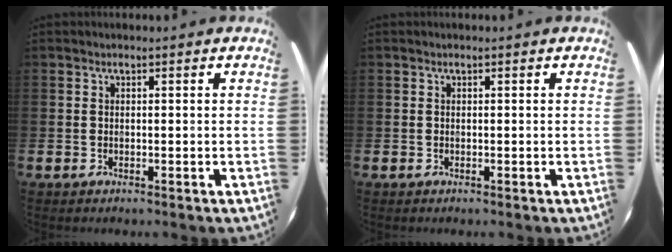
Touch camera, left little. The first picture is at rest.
{"total": 0.0}